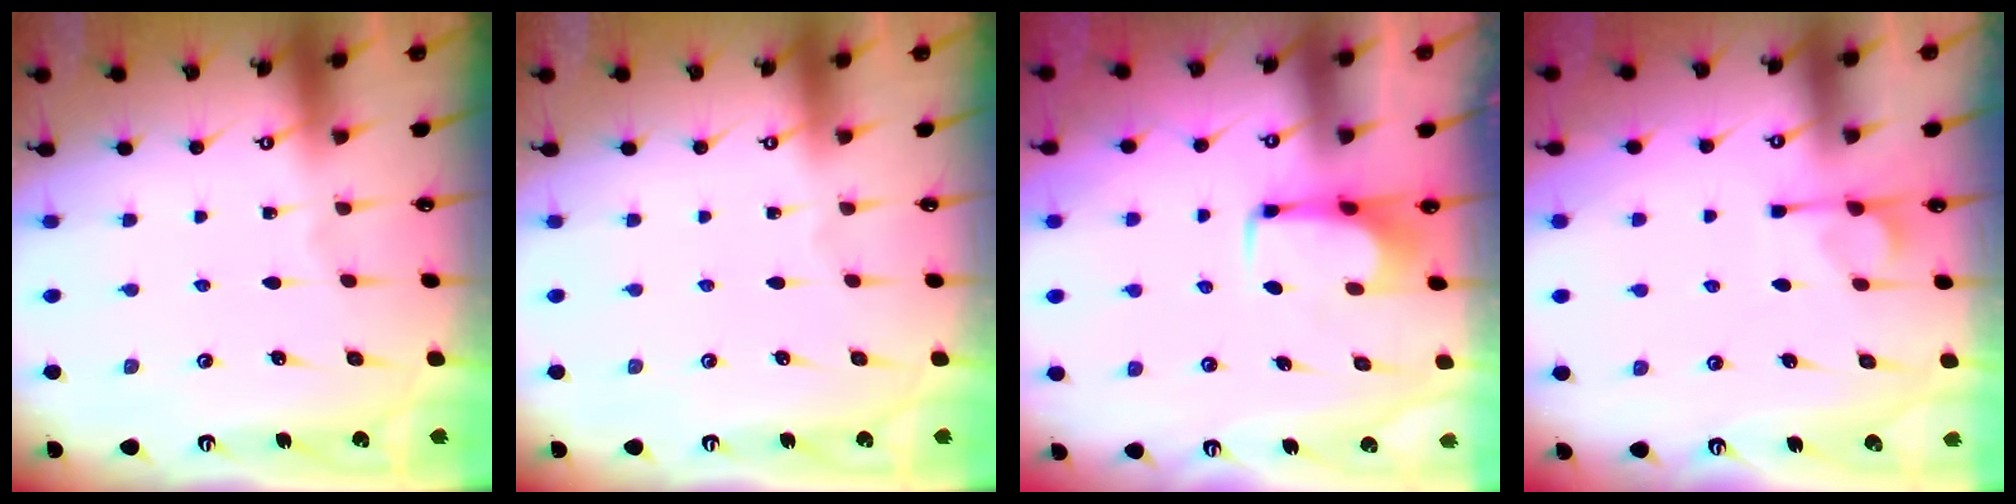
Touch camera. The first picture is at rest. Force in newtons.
{"total": 0.0}
{"total": 1.7, "press": 1.6, "slide": 0.5}
{"total": 2.0, "press": 1.5, "slide": 1.2}